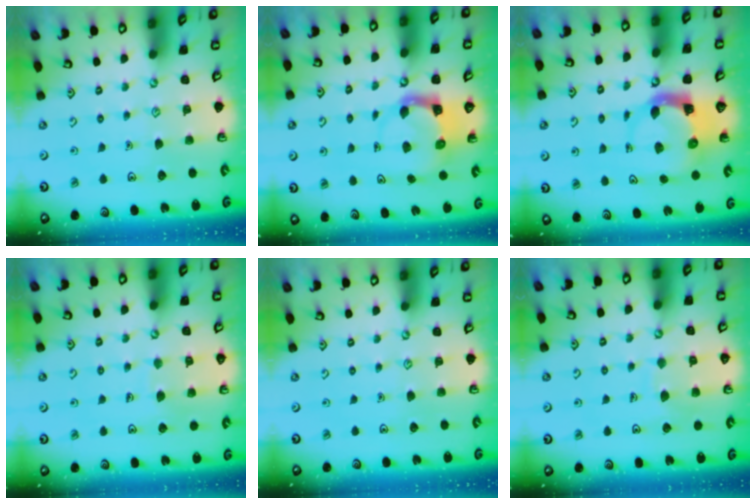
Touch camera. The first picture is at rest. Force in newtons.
{"total": 3.8, "press": 3.8, "slide": 0.4}
{"total": 5.2, "press": 5.1, "slide": 1.1}
{"total": 4.4, "press": 4.4, "slide": 0.3}
{"total": 0.0}
{"total": 6.0, "press": 6.0, "slide": 0.6}